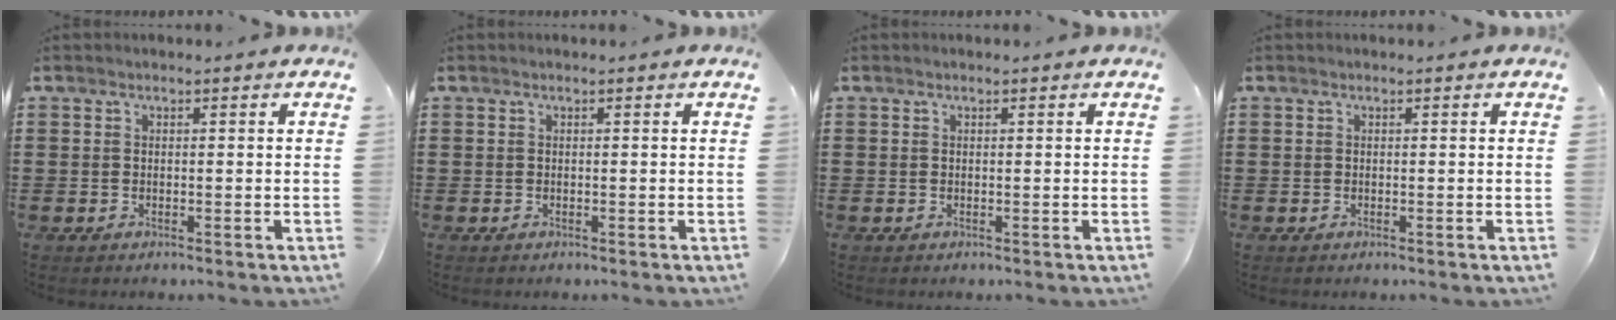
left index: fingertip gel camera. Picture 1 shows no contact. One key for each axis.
{"total": 0.0}
{"total": 0.0}
{"total": 0.0}